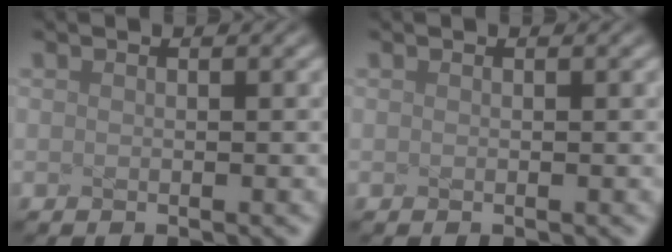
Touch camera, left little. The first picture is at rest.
{"total": 0.0}